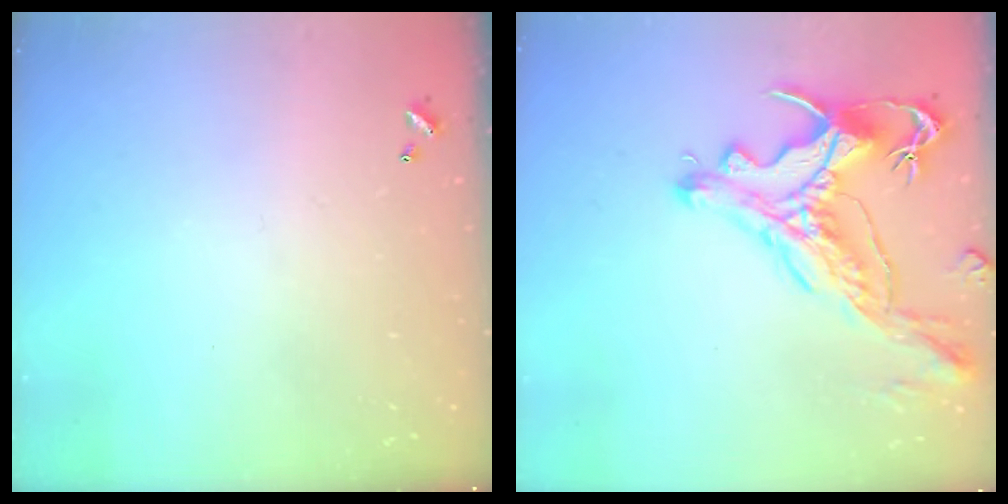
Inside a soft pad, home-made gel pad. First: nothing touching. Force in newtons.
{"total": 3.1, "press": 2.8, "slide": 1.2}